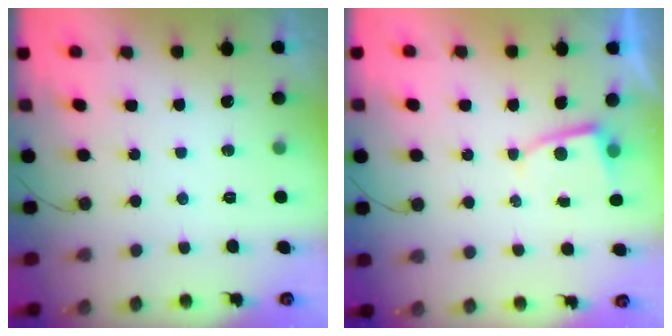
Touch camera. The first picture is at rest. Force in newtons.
{"total": 2.7, "press": 2.6, "slide": 0.3}